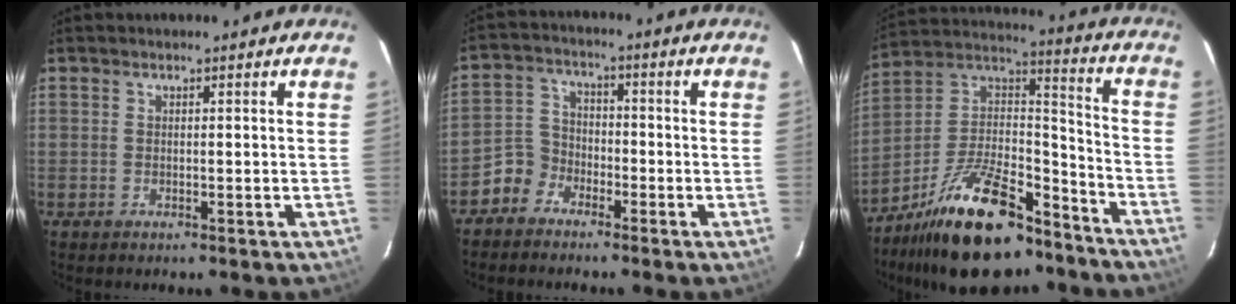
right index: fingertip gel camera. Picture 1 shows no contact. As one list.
[{"total": 5.4, "force": [-3.7, 3.8, 0.5], "torque": [-0.013, 0.026, -0.082]}, {"total": 23.6, "force": [-16.3, 9.6, 14.1], "torque": [-0.265, 0.018, -0.262]}]